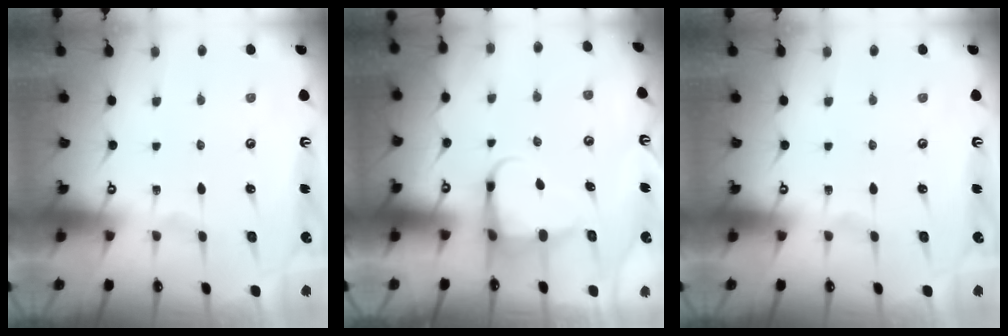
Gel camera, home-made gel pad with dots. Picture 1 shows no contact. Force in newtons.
{"total": 5.7, "press": 5.6, "slide": 0.8}
{"total": 0.0}